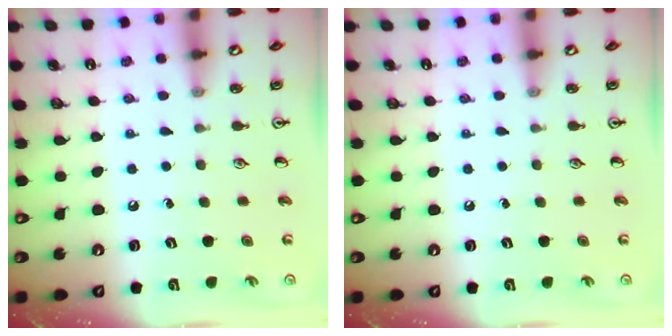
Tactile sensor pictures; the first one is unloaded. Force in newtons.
{"total": 0.0}